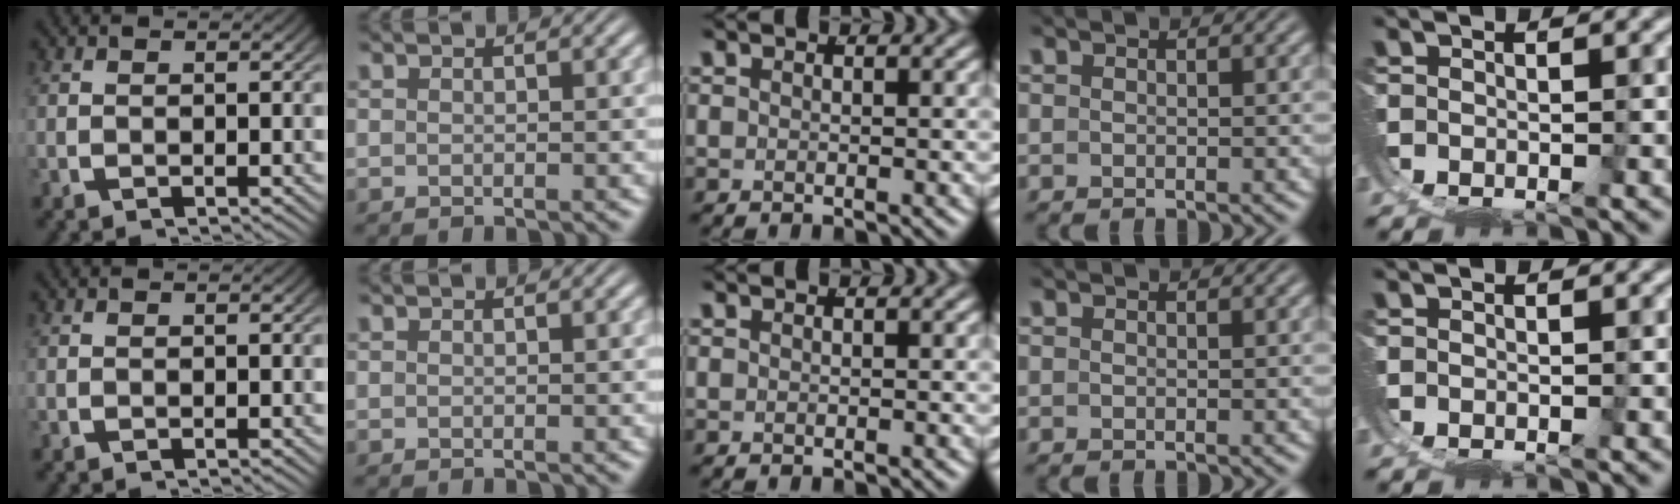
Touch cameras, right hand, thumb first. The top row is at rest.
{}